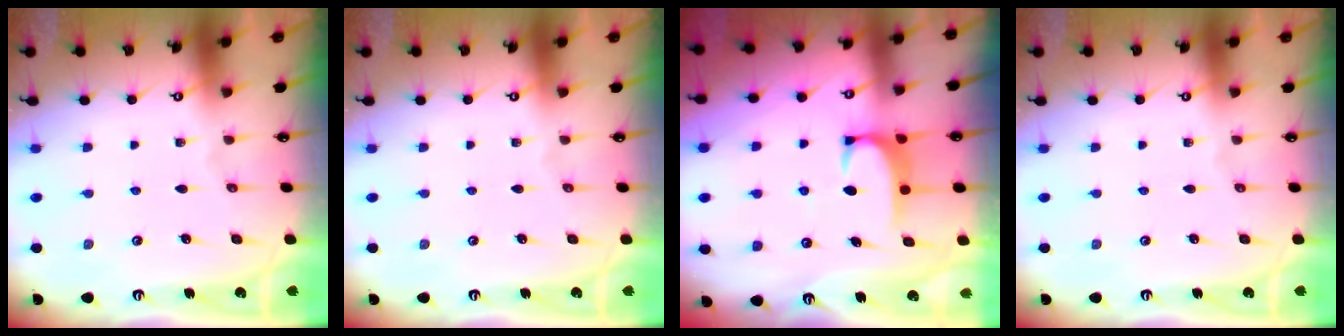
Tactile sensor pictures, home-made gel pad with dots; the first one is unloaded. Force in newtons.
{"total": 0.0}
{"total": 2.0, "press": 1.9, "slide": 0.5}
{"total": 0.0}